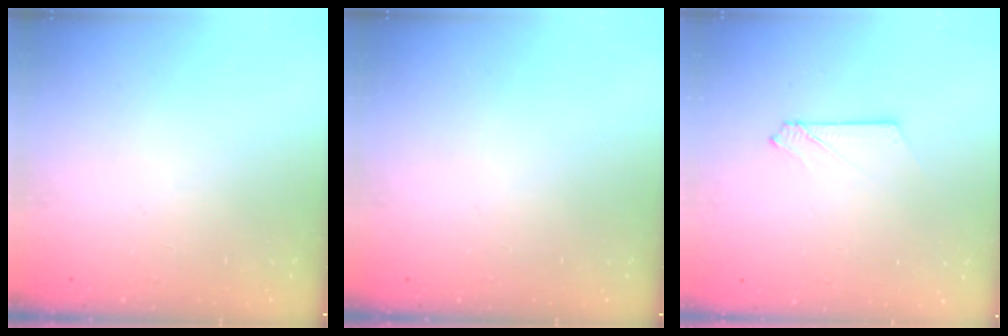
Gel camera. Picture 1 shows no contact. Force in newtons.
{"total": 0.0}
{"total": 2.6, "press": 2.6, "slide": 0.3}